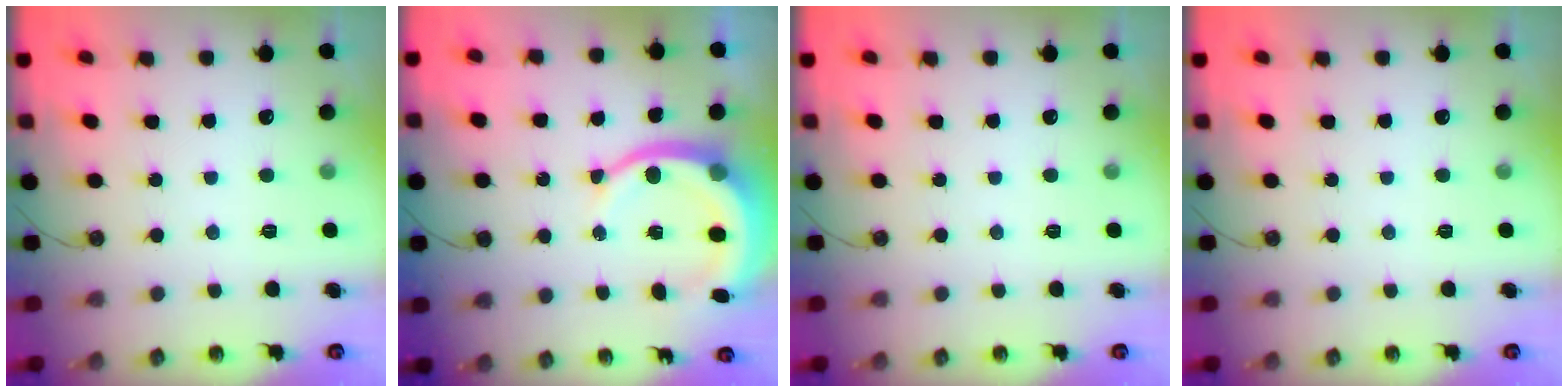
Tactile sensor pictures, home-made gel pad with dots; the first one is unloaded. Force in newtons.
{"total": 11.0, "press": 10.9, "slide": 2.0}
{"total": 0.0}
{"total": 0.0}